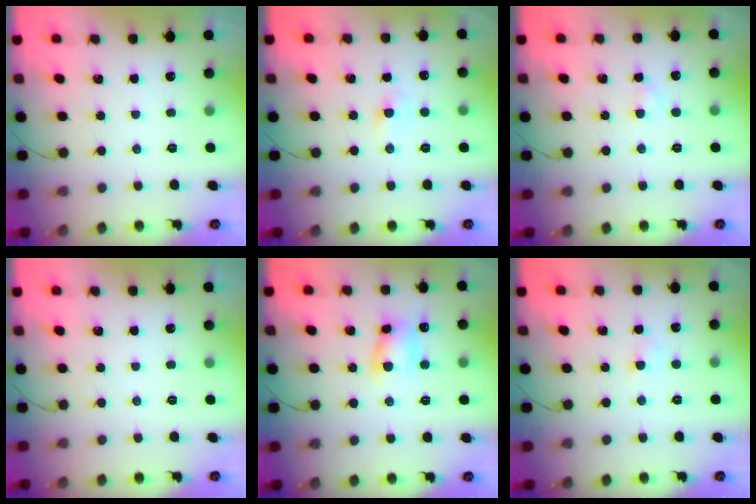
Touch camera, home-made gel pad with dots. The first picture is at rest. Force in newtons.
{"total": 2.8, "press": 2.5, "slide": 1.2}
{"total": 1.8, "press": 1.6, "slide": 0.8}
{"total": 0.0}
{"total": 7.7, "press": 7.7, "slide": 0.4}
{"total": 1.6, "press": 1.4, "slide": 0.8}